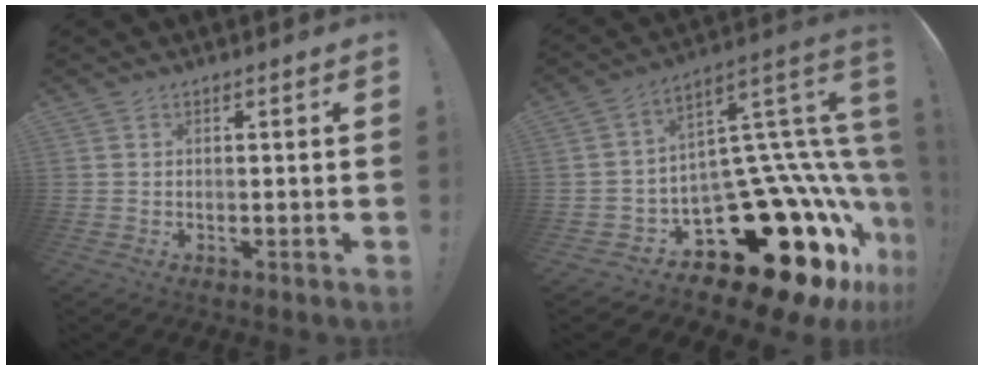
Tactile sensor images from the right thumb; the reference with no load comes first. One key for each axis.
{"total": 29.7, "fx": -12.6, "fy": 14.1, "fz": 23.0, "tx": -0.243, "ty": 0.000, "tz": -0.144}